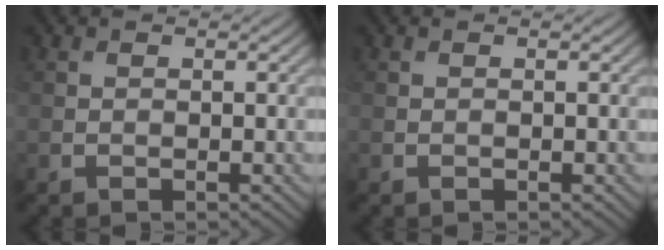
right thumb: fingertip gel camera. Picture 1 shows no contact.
{"total": 0.0}